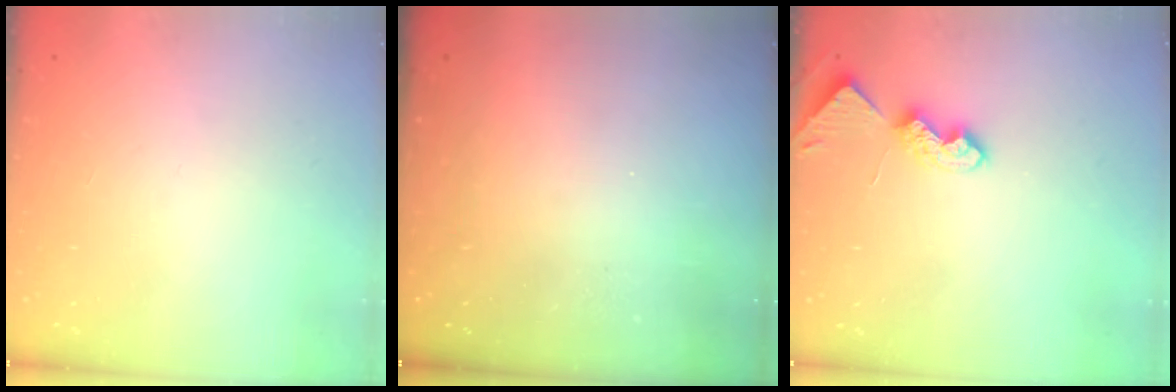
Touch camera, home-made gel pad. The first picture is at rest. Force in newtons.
{"total": 0.0}
{"total": 7.5, "press": 7.5, "slide": 0.5}